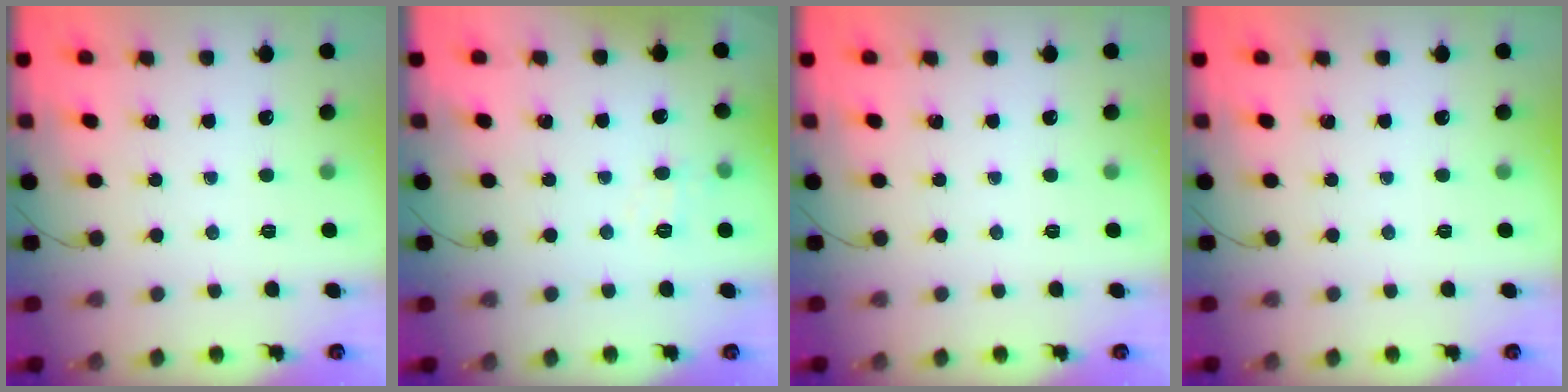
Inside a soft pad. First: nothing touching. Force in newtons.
{"total": 4.4, "press": 4.1, "slide": 1.8}
{"total": 0.0}
{"total": 0.0}